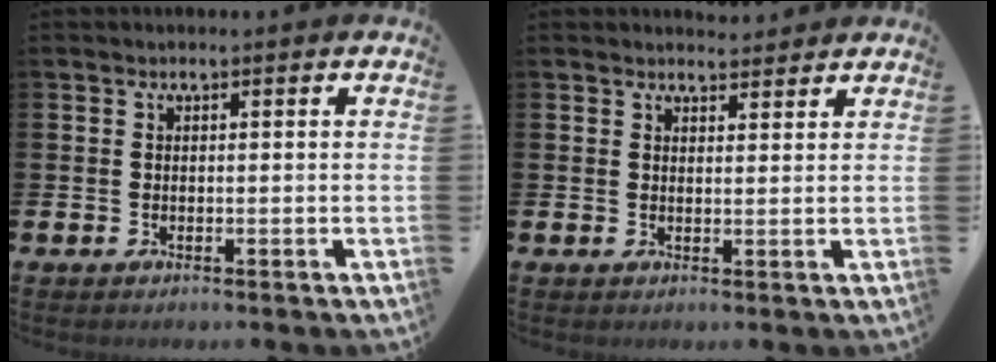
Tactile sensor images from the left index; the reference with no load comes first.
{"total": 2.7, "force": [2.6, 0.5, -0.2], "torque": [0.008, -0.016, 0.046]}